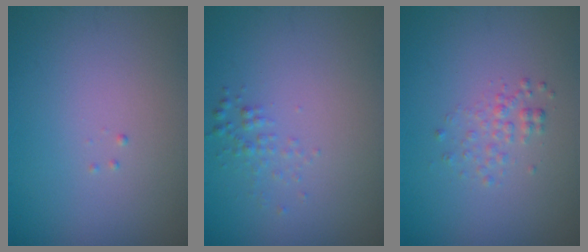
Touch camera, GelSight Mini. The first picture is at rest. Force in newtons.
{"total": 1.1, "press": 1.1, "slide": 0.0}
{"total": 1.4, "press": 1.4, "slide": 0.1}